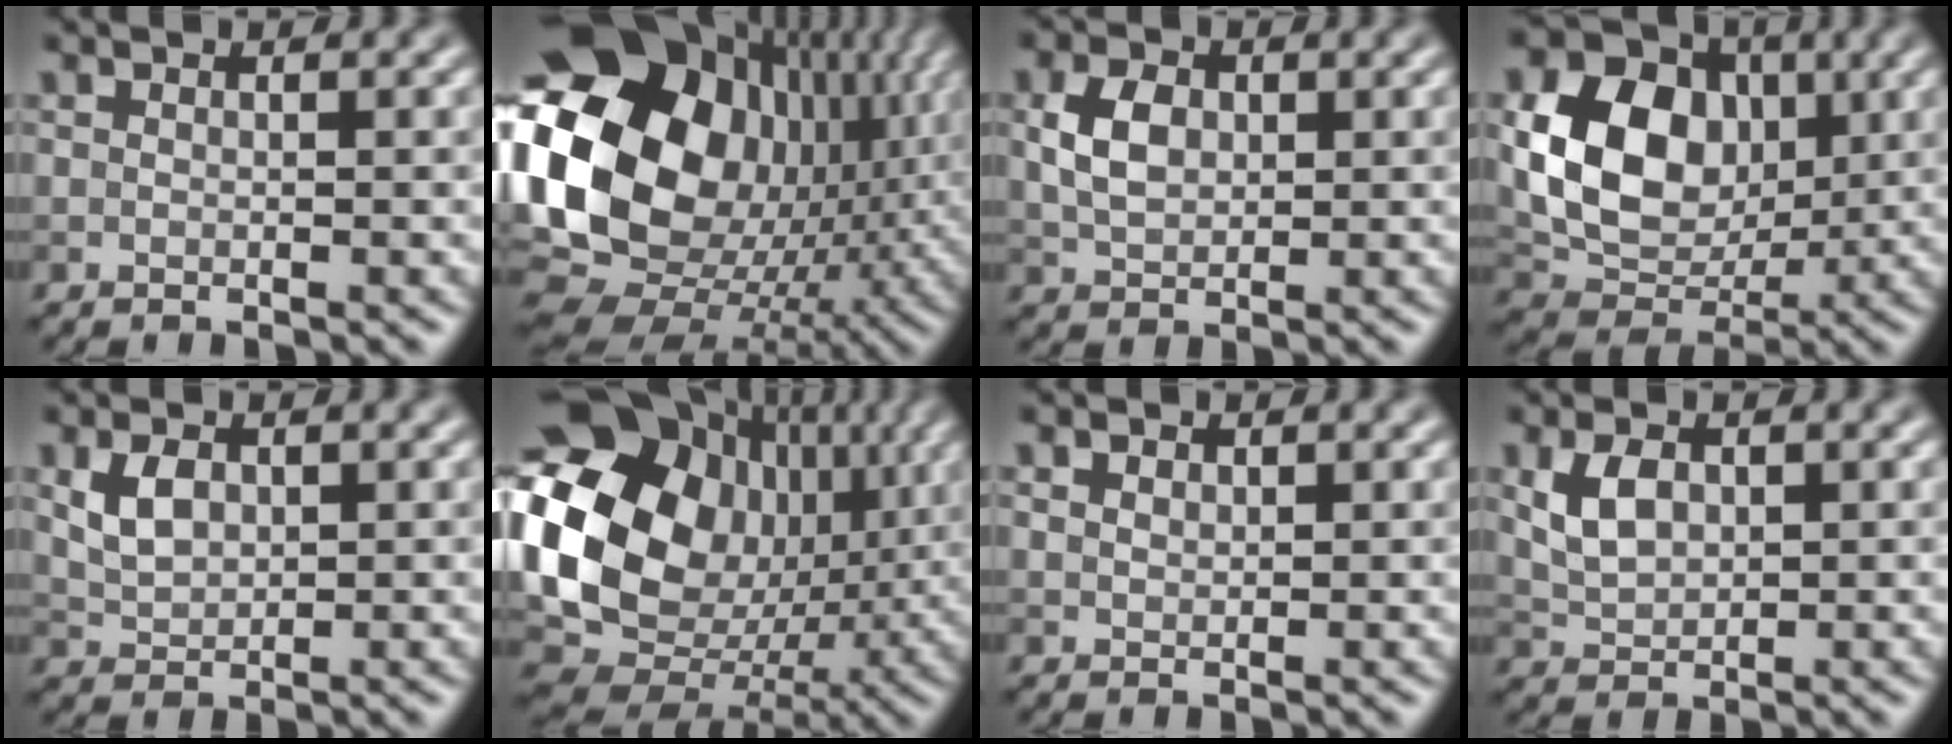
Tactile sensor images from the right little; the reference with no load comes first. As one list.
[{"total": 21.1, "force": [3.1, 16.0, 13.4], "torque": [-0.295, -0.009, 0.081]}, {"total": 3.6, "force": [0.6, 2.5, 2.5], "torque": [-0.056, 0.005, 0.010]}, {"total": 10.0, "force": [1.3, 7.6, 6.3], "torque": [-0.127, -0.003, 0.025]}, {"total": 2.8, "force": [0.8, 1.9, 1.9], "torque": [-0.042, 0.000, 0.018]}, {"total": 20.6, "force": [3.0, 16.9, 11.4], "torque": [-0.227, -0.008, 0.071]}, {"total": 1.7, "force": [1.1, 1.1, 0.7], "torque": [-0.015, 0.004, 0.011]}, {"total": 3.2, "force": [0.8, 2.2, 2.2], "torque": [-0.051, 0.002, 0.019]}]